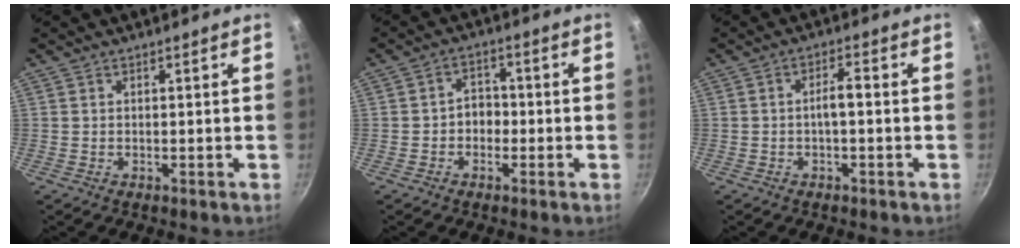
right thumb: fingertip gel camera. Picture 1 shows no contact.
{"total": 3.9, "force": [-1.1, 3.1, 2.0], "torque": [-0.002, 0.017, -0.021]}
{"total": 3.0, "force": [-0.7, 0.9, 2.8], "torque": [-0.056, 0.019, -0.014]}